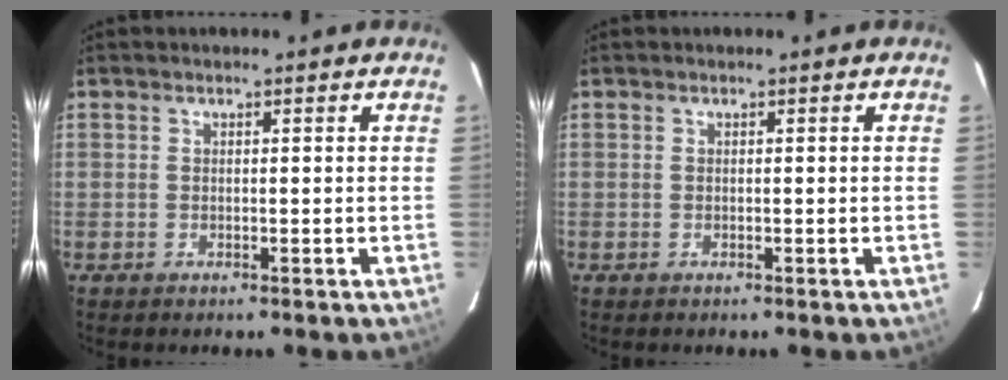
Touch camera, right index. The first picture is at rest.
{"total": 0.0}